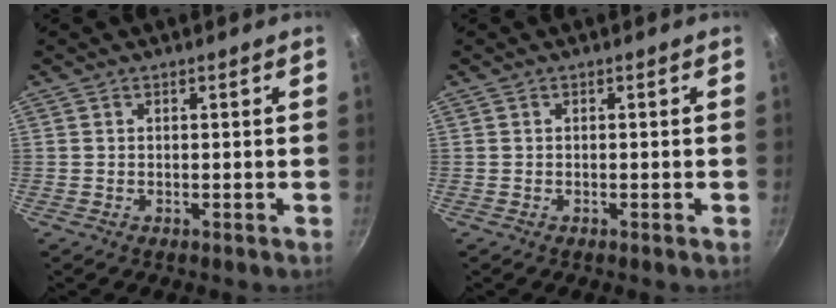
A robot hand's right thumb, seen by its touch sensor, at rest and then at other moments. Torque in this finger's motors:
{"motor_torque": [-0.51, -0.25, -0.29, -0.32, -0.02]}